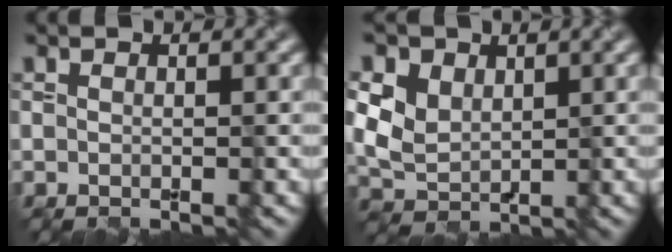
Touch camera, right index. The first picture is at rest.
{"total": 5.1, "force": [1.7, 3.9, 2.9], "torque": [-0.084, 0.010, 0.032]}